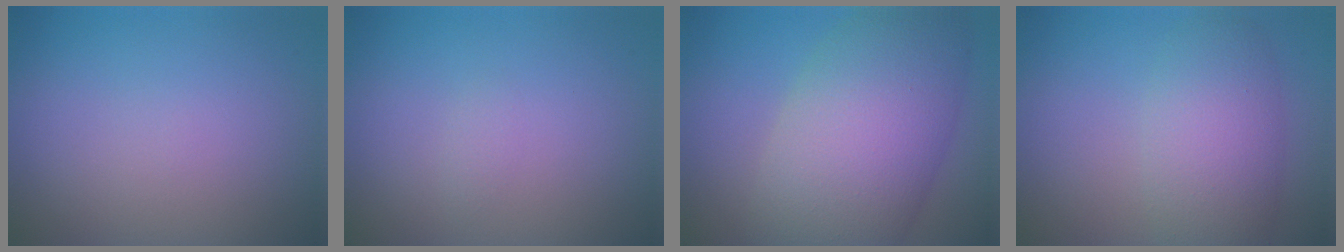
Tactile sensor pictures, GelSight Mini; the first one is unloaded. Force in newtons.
{"total": 0.6, "press": 0.6, "slide": 0.0}
{"total": 11.1, "press": 11.1, "slide": 0.6}
{"total": 5.3, "press": 5.3, "slide": 0.1}